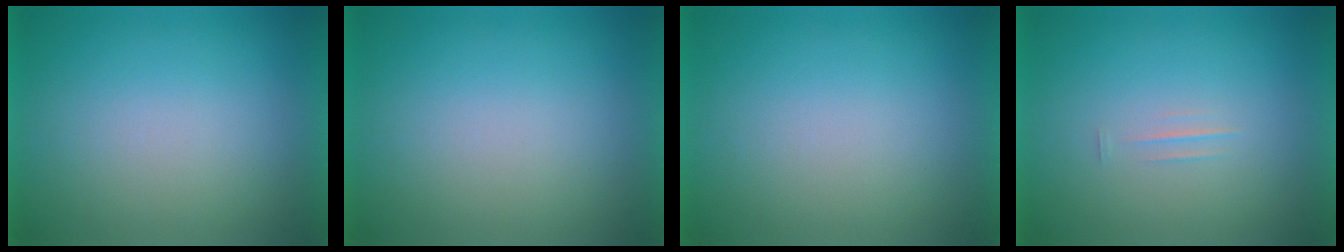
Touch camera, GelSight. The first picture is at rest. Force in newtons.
{"total": 1.0}
{"total": 0.0}
{"total": 1.3}